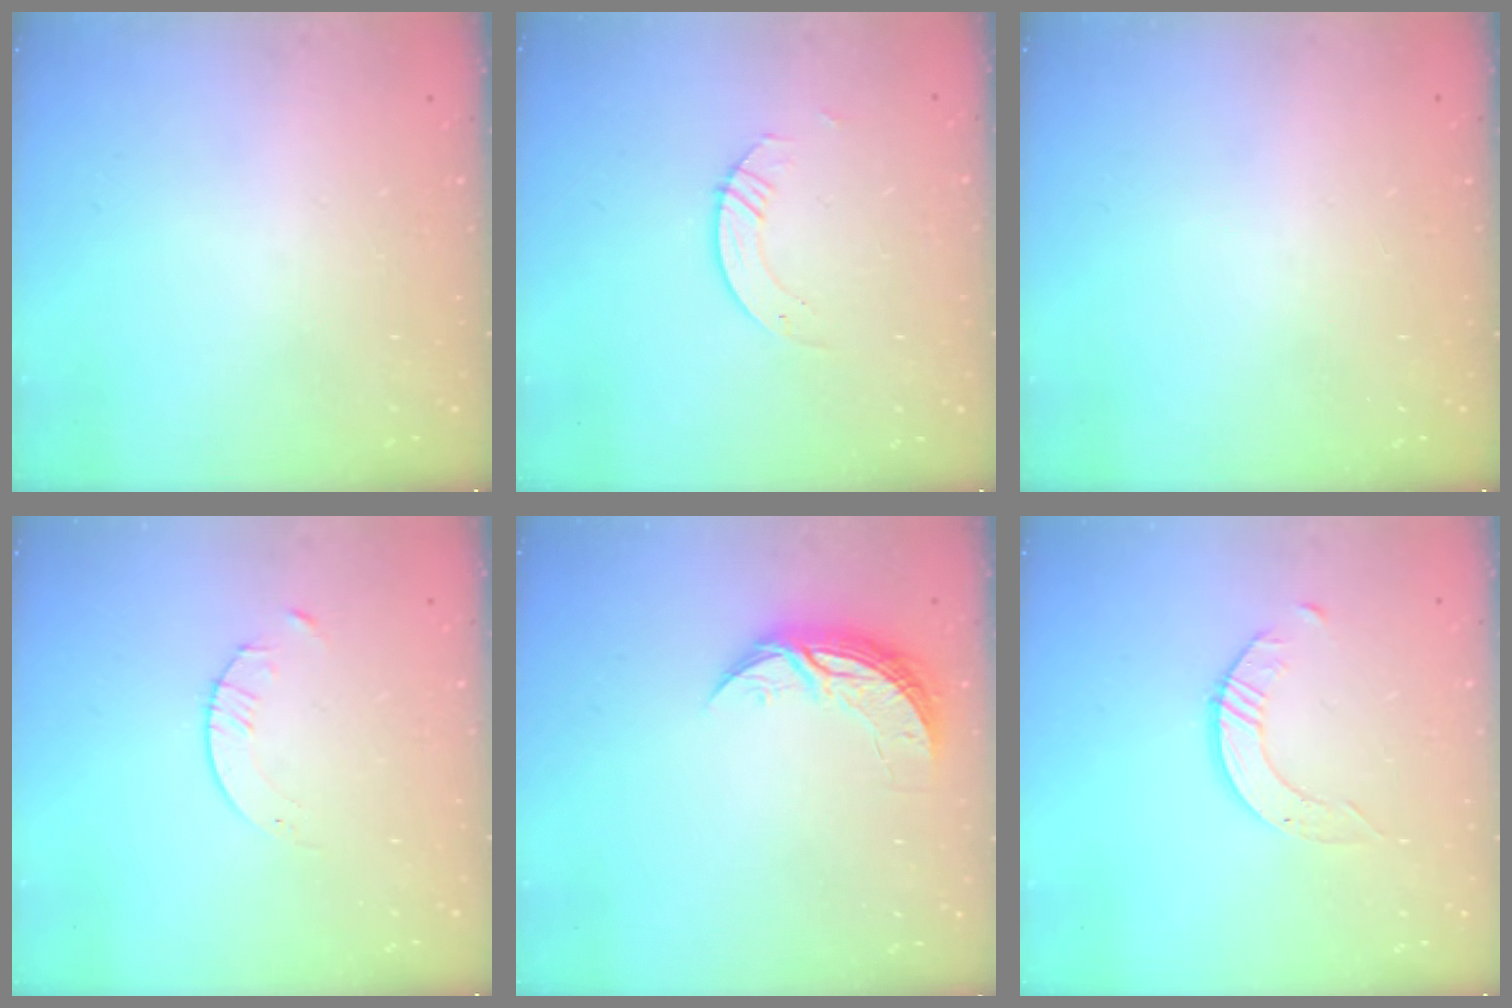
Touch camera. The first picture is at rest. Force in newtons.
{"total": 2.2, "press": 2.2, "slide": 0.2}
{"total": 0.0}
{"total": 2.1, "press": 2.1, "slide": 0.3}
{"total": 8.4, "press": 8.4, "slide": 0.6}
{"total": 1.6, "press": 1.6, "slide": 0.2}